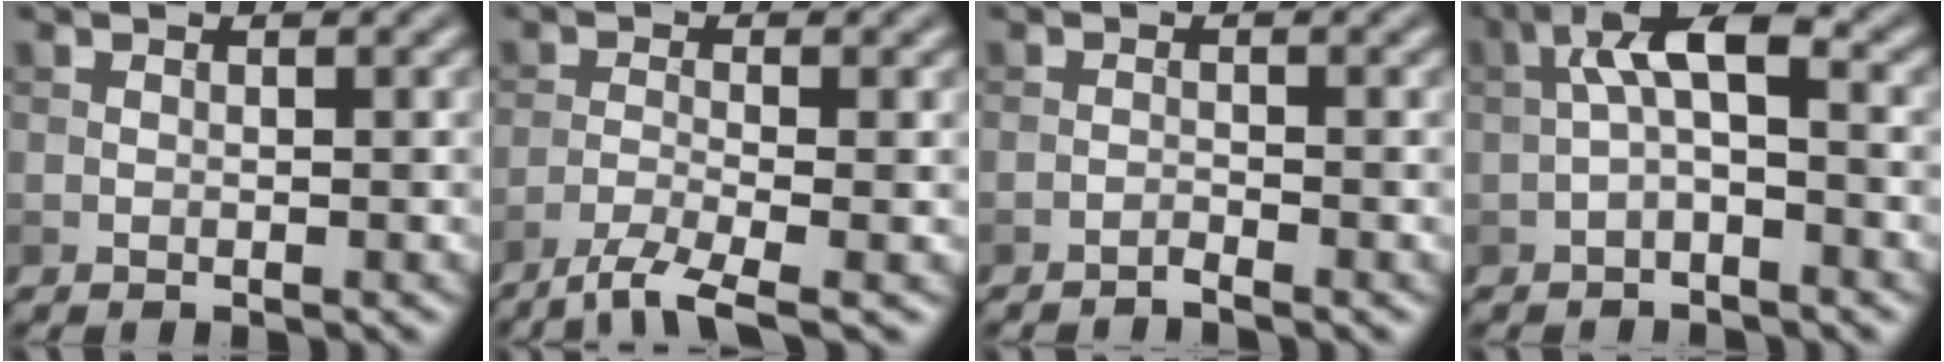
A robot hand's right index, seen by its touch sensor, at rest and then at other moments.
{"total": 3.8, "force": [-2.8, 0.4, 2.5], "torque": [-0.049, -0.004, -0.066]}
{"total": 0.9, "force": [-0.8, 0.0, 0.3], "torque": [-0.003, 0.005, -0.019]}
{"total": 4.5, "force": [-0.3, 1.5, 4.3], "torque": [-0.082, 0.023, -0.018]}